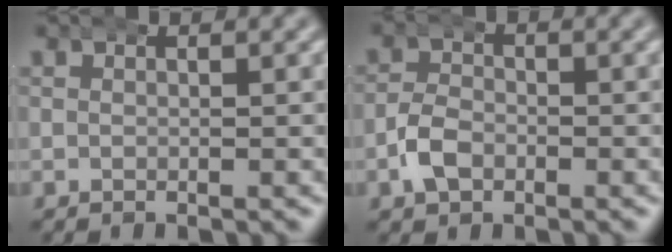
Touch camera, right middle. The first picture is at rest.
{"total": 2.5, "force": [-1.2, 1.7, 1.3], "torque": [-0.031, -0.001, -0.024]}